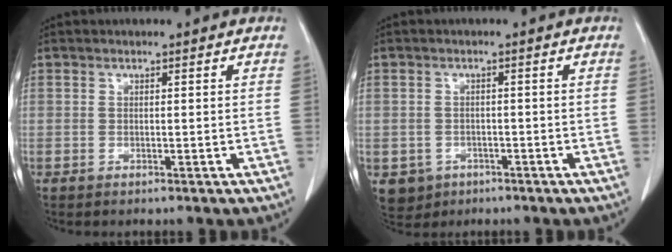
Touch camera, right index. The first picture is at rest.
{"total": 4.1, "force": [-1.8, 3.6, 0.7], "torque": [-0.007, 0.005, -0.024]}